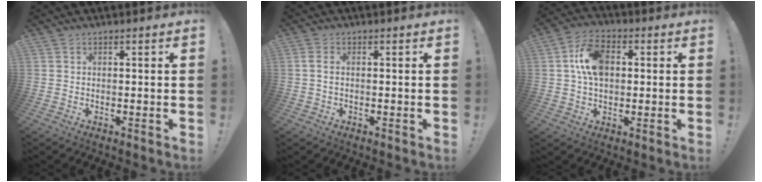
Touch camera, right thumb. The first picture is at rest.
{"total": 1.9, "force": [0.2, 0.8, 1.7], "torque": [-0.041, 0.007, 0.005]}
{"total": 11.5, "force": [1.7, 7.8, 8.3], "torque": [-0.135, 0.012, 0.036]}